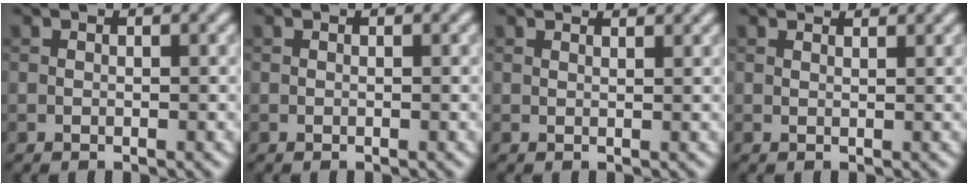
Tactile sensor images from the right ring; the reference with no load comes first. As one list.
[{"total": 0.0}, {"total": 2.2, "force": [2.0, 0.4, 0.7], "torque": [-0.007, 0.002, 0.014]}, {"total": 1.6, "force": [1.5, 0.1, 0.4], "torque": [-0.012, -0.001, 0.016]}]